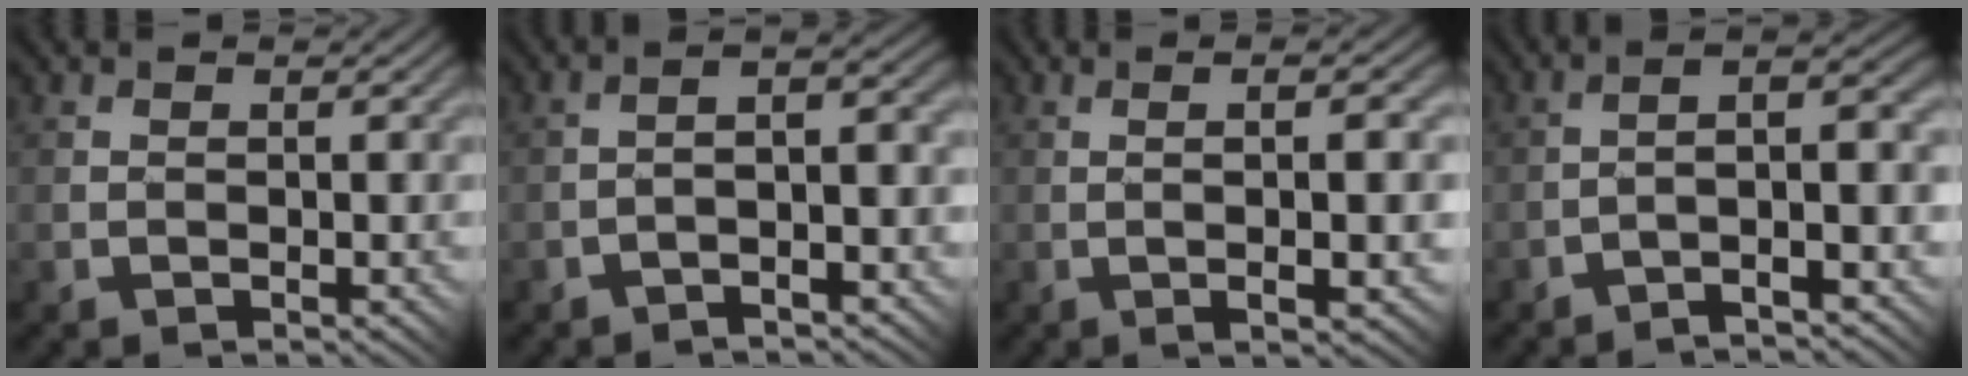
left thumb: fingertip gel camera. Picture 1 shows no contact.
{"total": 4.0, "force": [-1.7, 1.2, 3.5], "torque": [-0.050, 0.011, -0.033]}
{"total": 8.1, "force": [0.0, 1.3, 8.0], "torque": [-0.094, 0.019, -0.005]}
{"total": 6.1, "force": [-2.6, 0.8, 5.5], "torque": [-0.073, 0.025, -0.052]}